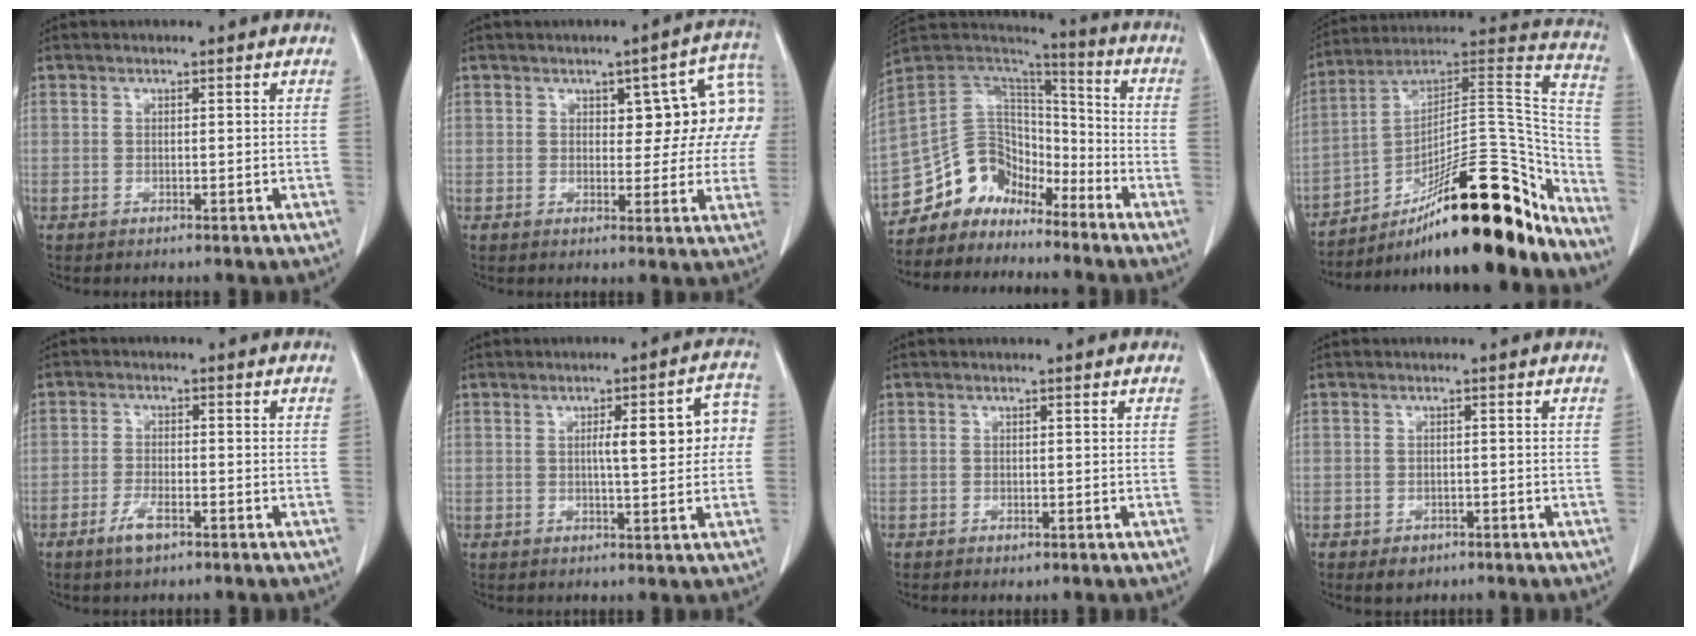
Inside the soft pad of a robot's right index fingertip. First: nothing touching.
{"total": 10.0, "force": [2.4, 4.3, 8.6], "torque": [-0.082, 0.031, 0.028]}
{"total": 11.6, "force": [-9.5, 6.1, 2.3], "torque": [-0.039, 0.070, -0.179]}
{"total": 28.3, "force": [-19.2, 6.1, 20.0], "torque": [-0.225, 0.039, -0.289]}
{"total": 3.7, "force": [-2.3, 1.1, 2.7], "torque": [-0.057, -0.001, -0.043]}
{"total": 8.7, "force": [0.8, 1.7, 8.5], "torque": [-0.110, 0.023, 0.010]}
{"total": 0.5, "force": [-0.3, 0.3, 0.3], "torque": [-0.006, -0.001, -0.002]}
{"total": 2.3, "force": [-1.5, 1.6, 0.9], "torque": [-0.011, 0.001, -0.013]}